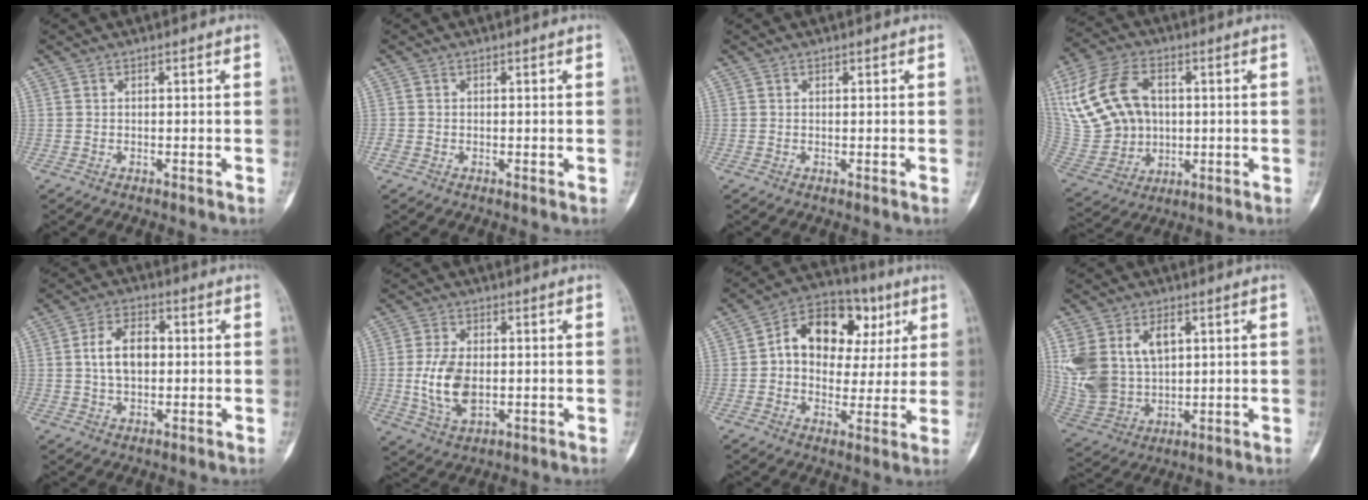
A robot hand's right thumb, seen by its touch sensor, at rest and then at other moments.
{"total": 0.9, "force": [-0.2, 0.8, 0.4], "torque": [-0.003, 0.003, -0.005]}
{"total": 0.0}
{"total": 17.9, "force": [3.4, 13.3, 11.4], "torque": [-0.216, 0.007, 0.073]}
{"total": 7.7, "force": [0.5, 4.9, 6.0], "torque": [-0.091, 0.013, 0.004]}
{"total": 9.3, "force": [-0.8, 5.5, 7.5], "torque": [-0.144, -0.003, -0.008]}
{"total": 16.5, "force": [4.2, 11.8, 10.8], "torque": [-0.114, 0.020, 0.060]}
{"total": 15.8, "force": [4.0, 10.9, 10.7], "torque": [-0.221, -0.001, 0.098]}